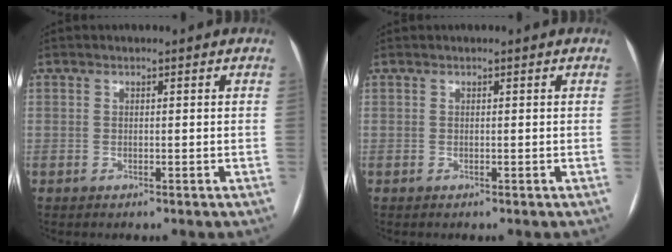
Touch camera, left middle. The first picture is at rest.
{"total": 0.0}